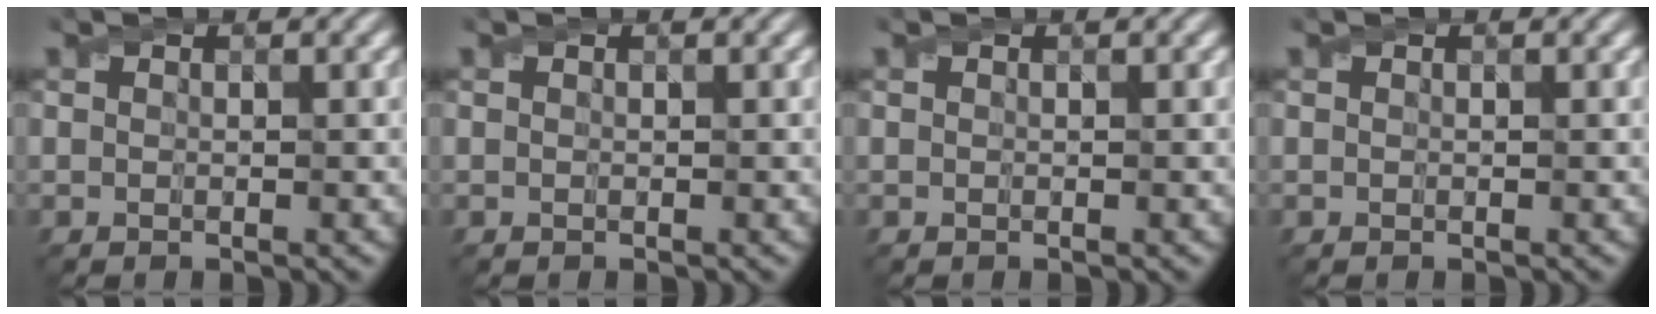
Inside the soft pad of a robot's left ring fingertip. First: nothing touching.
{"total": 0.0}
{"total": 0.0}
{"total": 0.0}